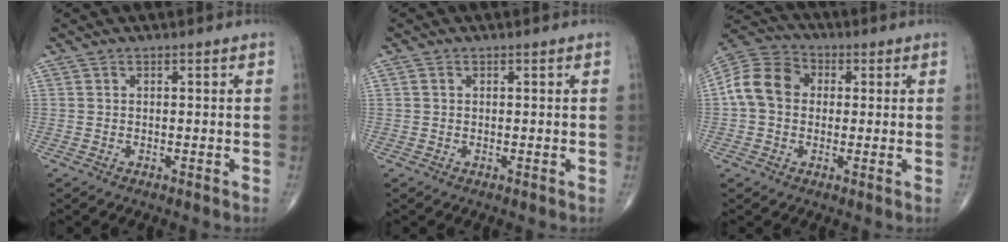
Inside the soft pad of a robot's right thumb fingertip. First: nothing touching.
{"total": 0.6, "force": [0.1, 0.5, 0.3], "torque": [-0.006, 0.001, 0.002]}
{"total": 11.1, "force": [0.7, 8.8, 6.6], "torque": [-0.114, 0.031, 0.002]}